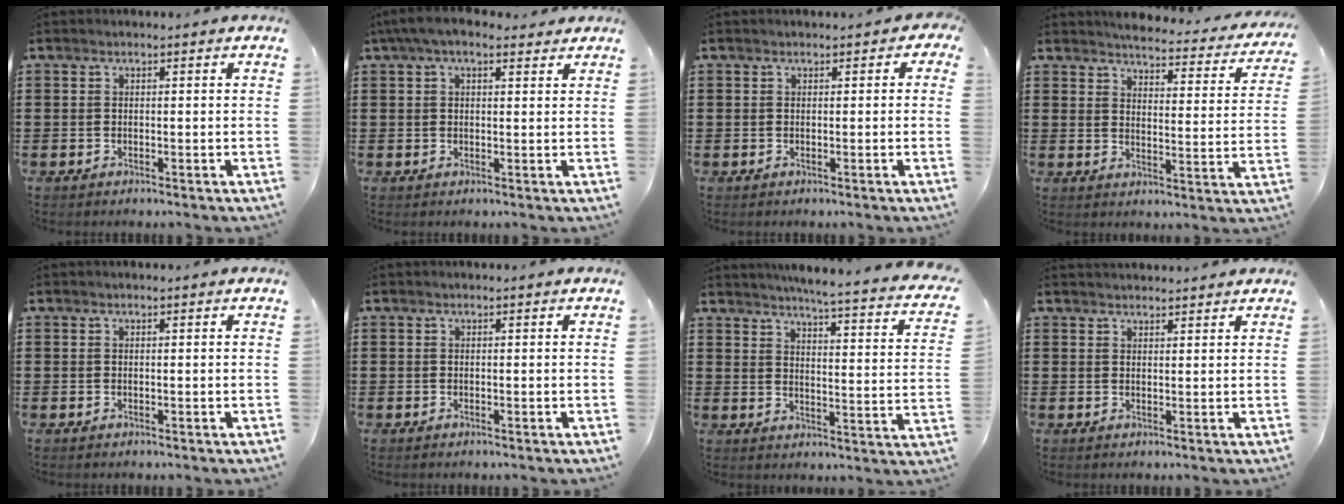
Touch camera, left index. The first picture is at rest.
{"total": 4.6, "force": [3.2, 1.5, 3.0], "torque": [-0.066, 0.003, 0.059]}
{"total": 1.0, "force": [0.0, 1.0, 0.3], "torque": [-0.009, 0.005, -0.002]}
{"total": 3.7, "force": [3.6, 0.1, 0.7], "torque": [-0.036, -0.027, 0.057]}
{"total": 0.0}
{"total": 0.0}
{"total": 4.5, "force": [4.0, -0.6, 1.9], "torque": [-0.050, -0.038, 0.058]}
{"total": 1.7, "force": [1.7, 0.3, 0.0], "torque": [-0.002, 0.003, 0.033]}